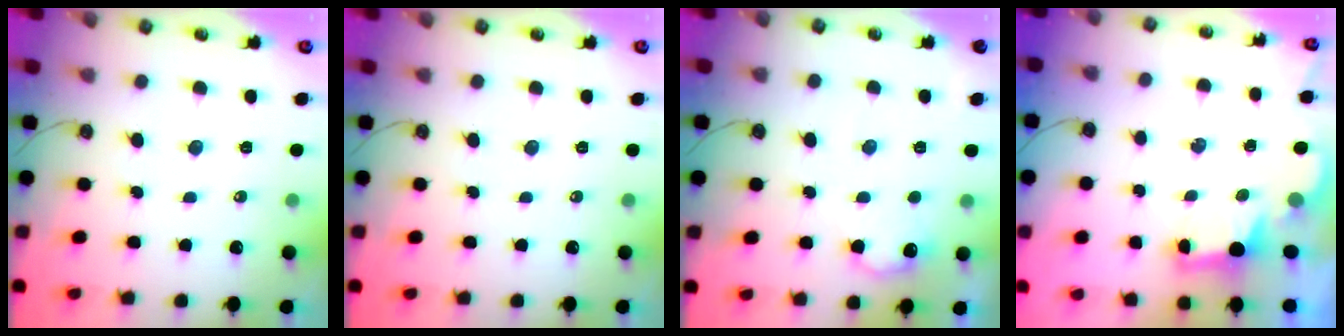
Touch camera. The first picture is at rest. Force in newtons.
{"total": 0.0}
{"total": 9.3, "press": 9.3, "slide": 0.7}
{"total": 2.3, "press": 2.2, "slide": 0.7}